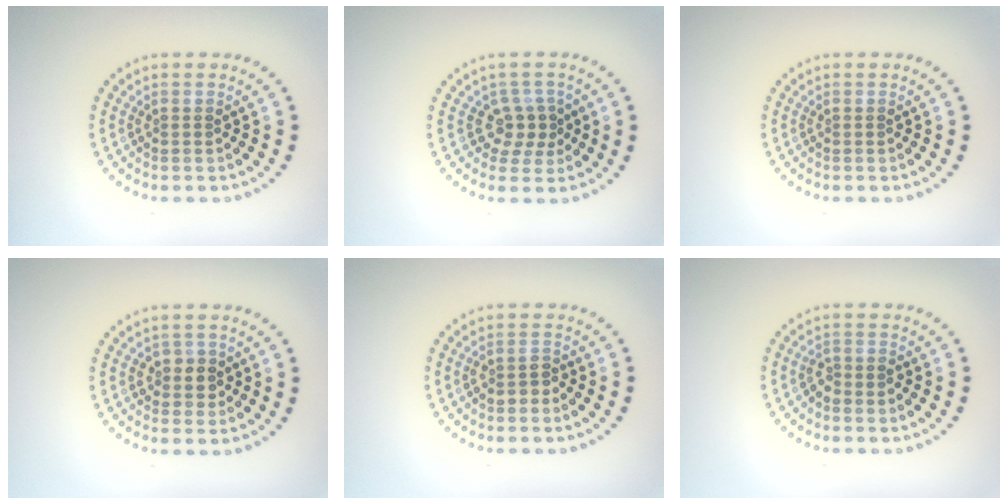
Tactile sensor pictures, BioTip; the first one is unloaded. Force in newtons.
{"total": 2.5, "press": 2.0, "slide": 1.5}
{"total": 0.0}
{"total": 1.9, "press": 1.6, "slide": 1.0}
{"total": 1.4, "press": 1.2, "slide": 0.7}
{"total": 1.3, "press": 1.1, "slide": 0.7}